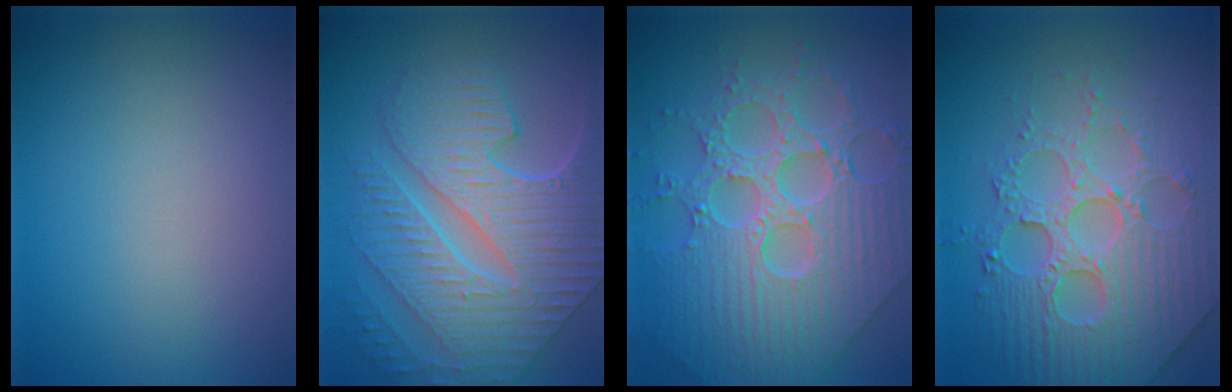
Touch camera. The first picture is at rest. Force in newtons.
{"total": 10.0, "press": 7.1, "slide": 7.1}
{"total": 9.4, "press": 7.1, "slide": 6.3}
{"total": 6.7, "press": 5.7, "slide": 3.4}